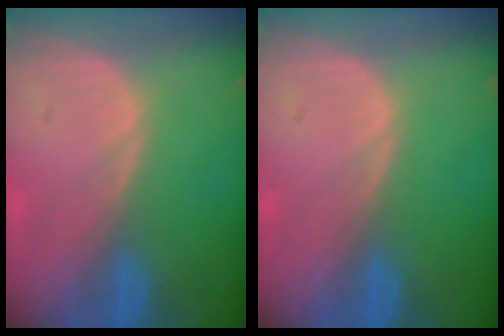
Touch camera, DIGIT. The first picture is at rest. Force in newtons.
{"total": 0.0}